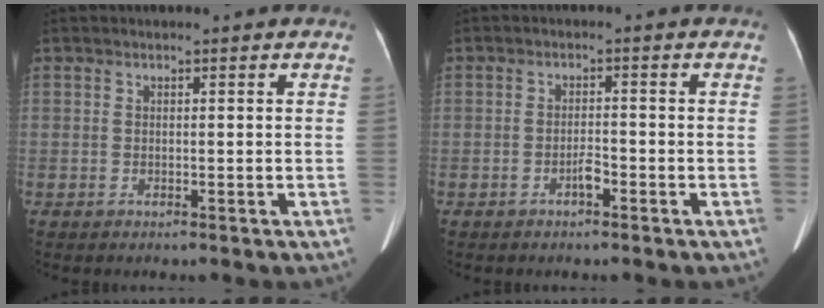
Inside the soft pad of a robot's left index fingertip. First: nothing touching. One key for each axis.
{"total": 1.9, "fx": -1.3, "fy": 0.5, "fz": 1.3, "tx": -0.021, "ty": 0.003, "tz": -0.020}